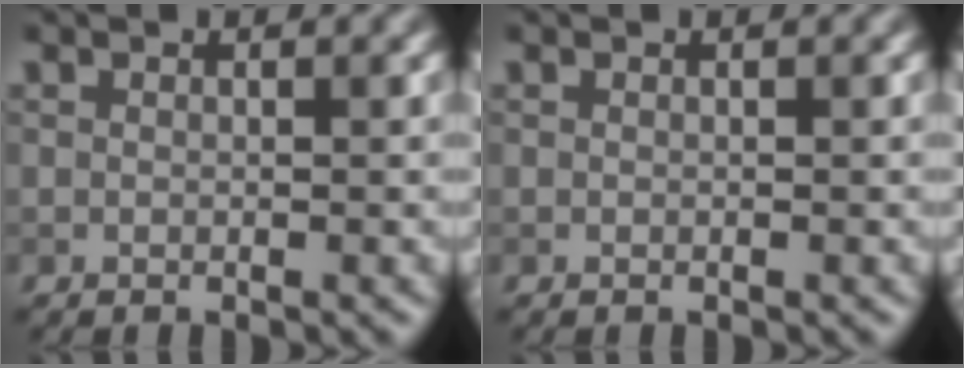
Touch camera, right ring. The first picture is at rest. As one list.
[{"total": 0.0}]